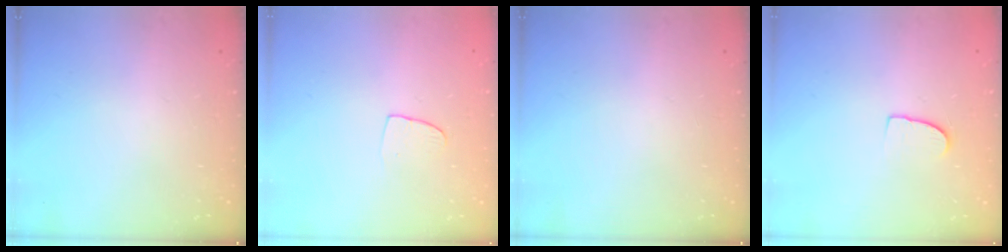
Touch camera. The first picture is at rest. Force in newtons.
{"total": 5.8, "press": 5.7, "slide": 0.4}
{"total": 0.0}
{"total": 5.2, "press": 5.2, "slide": 0.4}